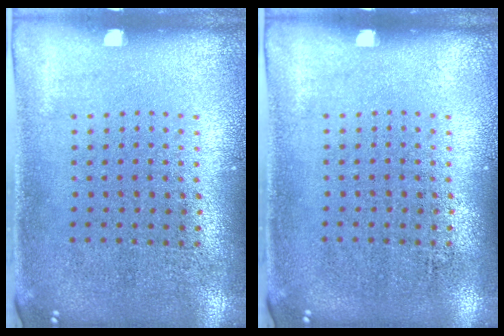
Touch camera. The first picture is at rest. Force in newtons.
{"total": 0.0}